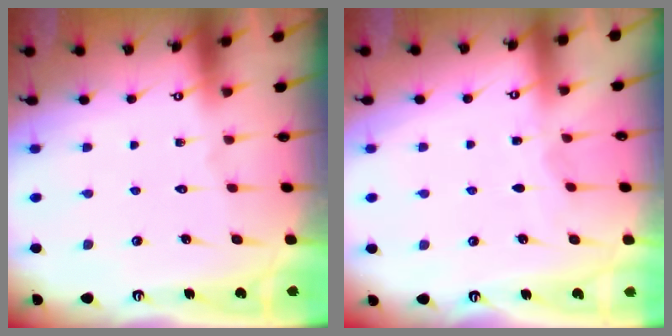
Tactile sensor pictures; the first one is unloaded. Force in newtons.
{"total": 3.1, "press": 3.0, "slide": 0.4}